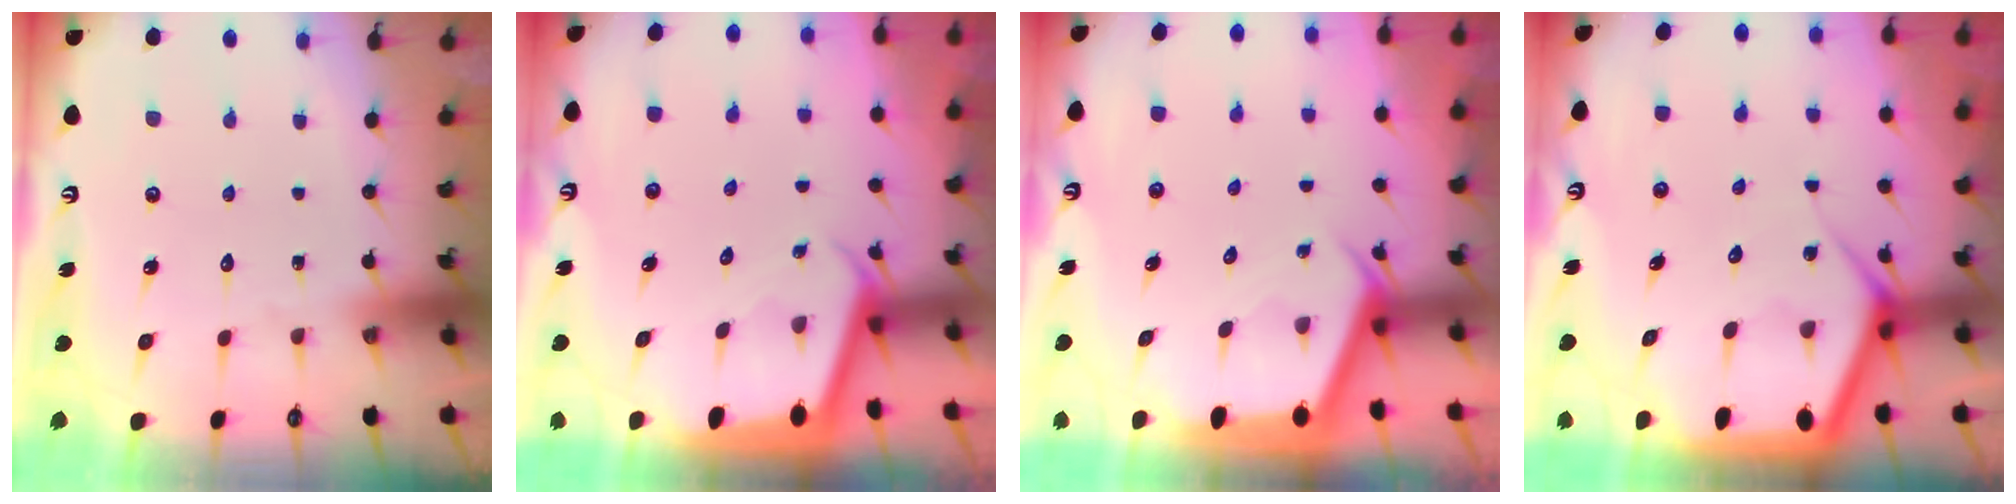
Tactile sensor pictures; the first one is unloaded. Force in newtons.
{"total": 2.2, "press": 2.2, "slide": 0.1}
{"total": 2.7, "press": 2.7, "slide": 0.2}
{"total": 8.1, "press": 8.1, "slide": 0.7}